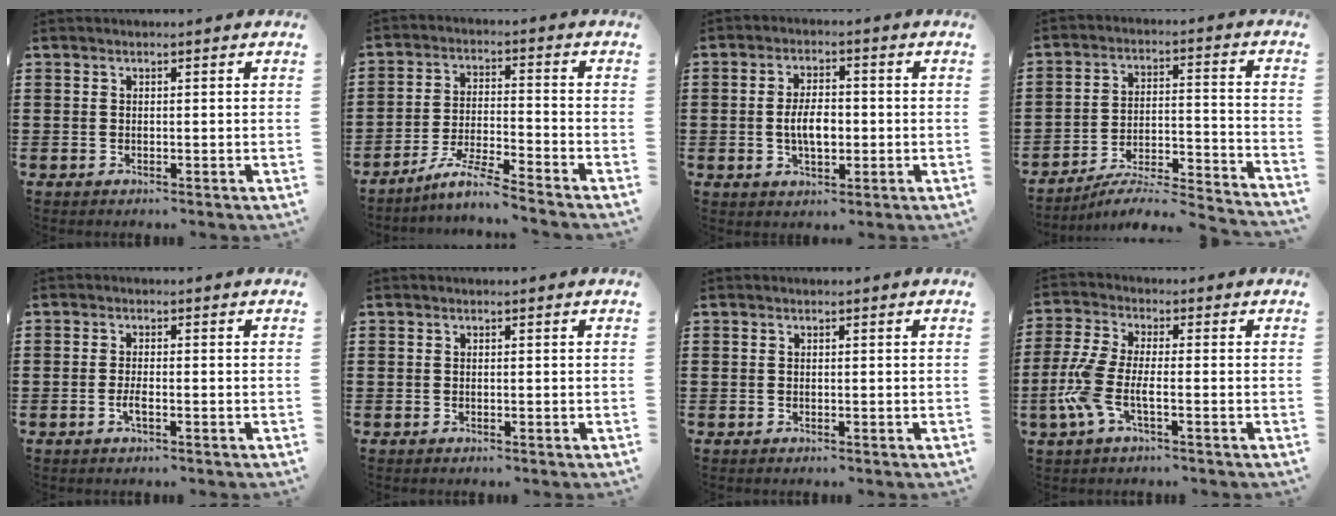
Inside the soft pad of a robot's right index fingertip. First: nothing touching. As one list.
[{"total": 6.5, "force": [-5.8, -0.5, 3.1], "torque": [-0.068, -0.012, -0.113]}, {"total": 4.9, "force": [-0.6, 2.3, 4.3], "torque": [-0.079, 0.000, -0.015]}, {"total": 4.5, "force": [-4.1, 0.4, 1.7], "torque": [-0.032, -0.012, -0.085]}, {"total": 1.8, "force": [-0.6, 0.2, 1.6], "torque": [-0.036, -0.004, -0.012]}, {"total": 0.0}, {"total": 0.0}, {"total": 6.6, "force": [-2.2, 2.4, 5.7], "torque": [-0.148, -0.014, -0.049]}]